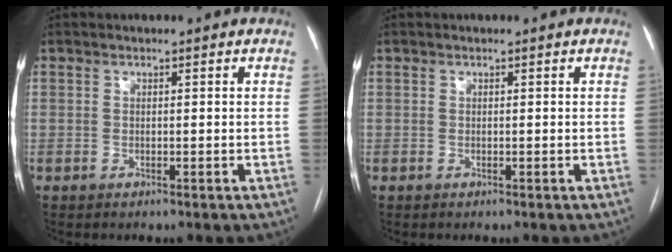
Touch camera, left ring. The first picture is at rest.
{"total": 0.0}